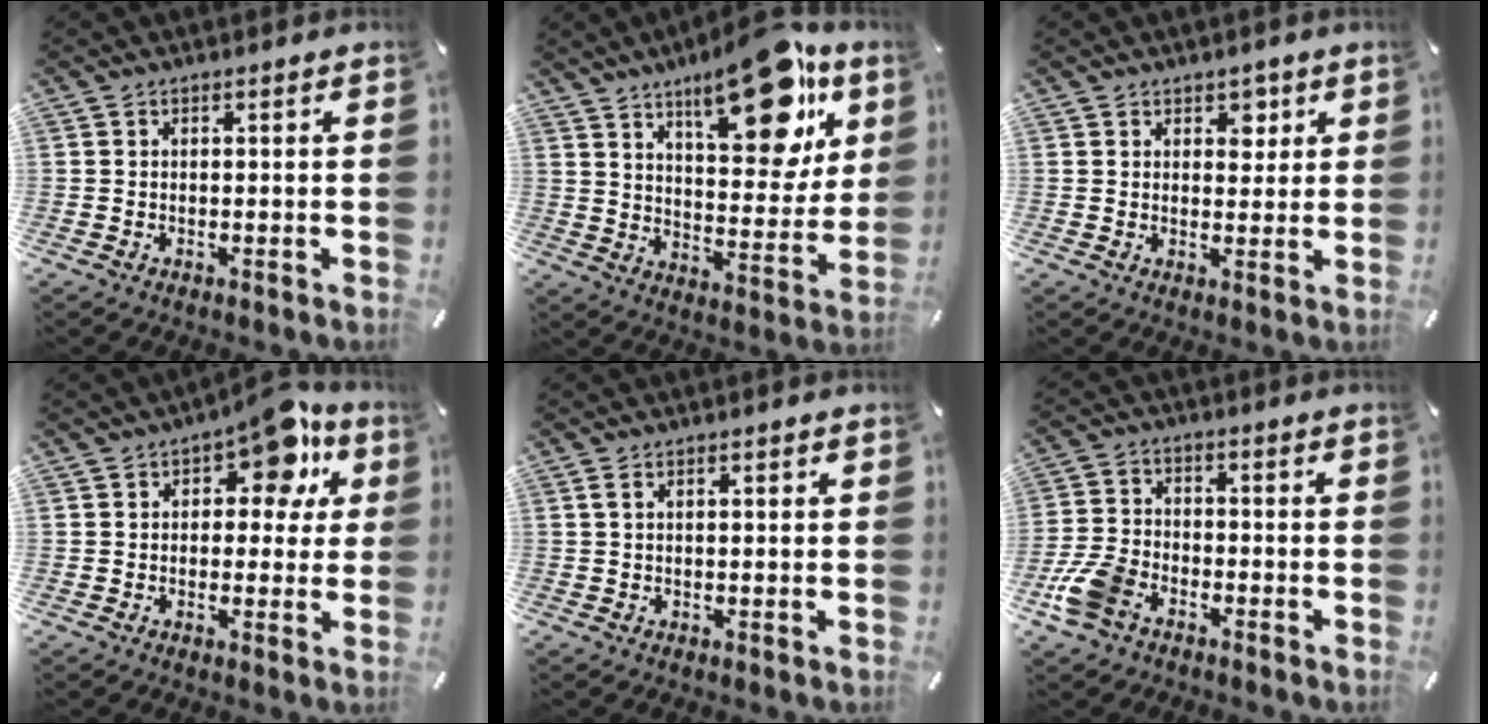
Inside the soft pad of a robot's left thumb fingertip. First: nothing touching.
{"total": 22.5, "force": [13.6, 9.4, 15.2], "torque": [-0.198, -0.084, 0.214]}
{"total": 3.8, "force": [2.0, 2.7, 1.8], "torque": [-0.001, -0.010, 0.026]}
{"total": 11.3, "force": [6.1, 6.2, 7.1], "torque": [-0.076, -0.037, 0.099]}
{"total": 1.3, "force": [0.4, 0.5, 1.1], "torque": [-0.021, 0.003, 0.006]}
{"total": 8.7, "force": [-5.0, 5.2, 4.8], "torque": [-0.113, 0.018, -0.096]}